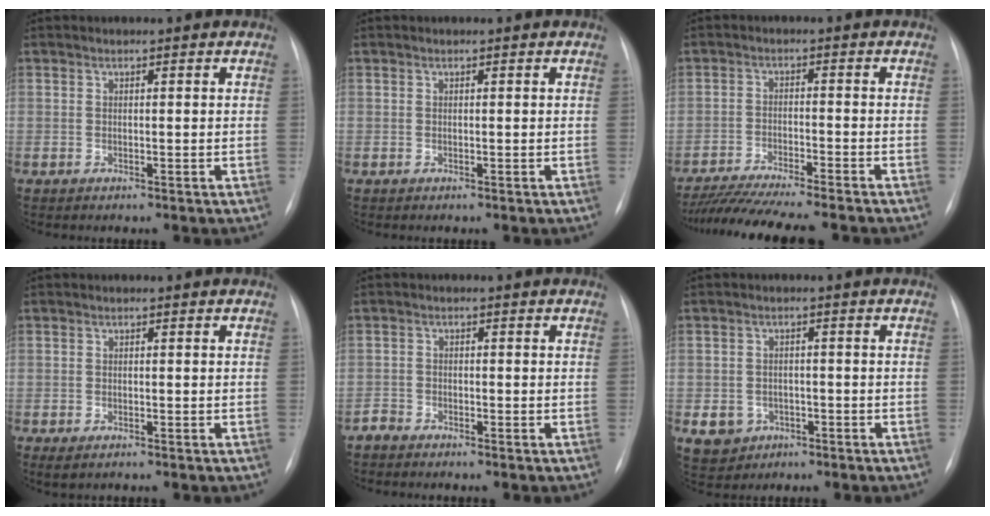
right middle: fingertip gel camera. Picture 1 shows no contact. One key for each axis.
{"total": 0.0}
{"total": 13.9, "fx": -12.3, "fy": 0.3, "fz": 6.5, "tx": -0.098, "ty": -0.020, "tz": -0.189}
{"total": 1.8, "fx": -1.3, "fy": 0.7, "fz": 1.1, "tx": -0.019, "ty": -0.003, "tz": -0.015}
{"total": 1.7, "fx": -1.6, "fy": 0.4, "fz": -0.2, "tx": 0.004, "ty": -0.003, "tz": -0.033}
{"total": 4.7, "fx": -2.0, "fy": 4.1, "fz": 1.1, "tx": -0.015, "ty": 0.006, "tz": -0.023}